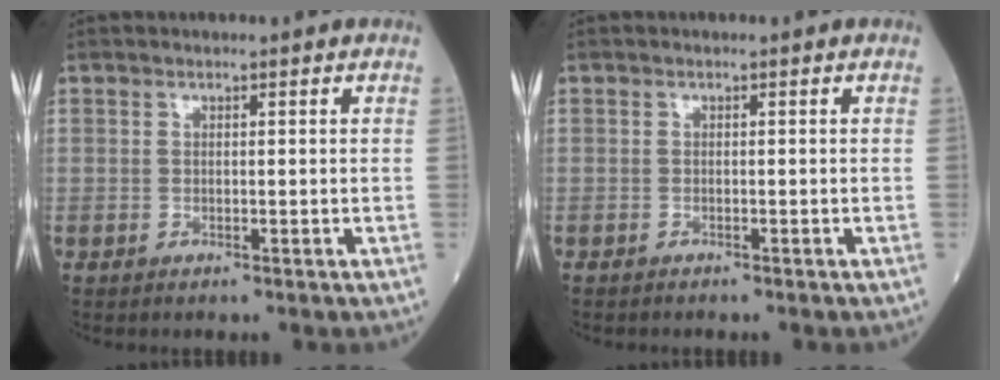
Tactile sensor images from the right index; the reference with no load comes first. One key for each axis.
{"total": 0.9, "fx": -0.8, "fy": 0.1, "fz": 0.2, "tx": -0.005, "ty": 0.000, "tz": -0.014}